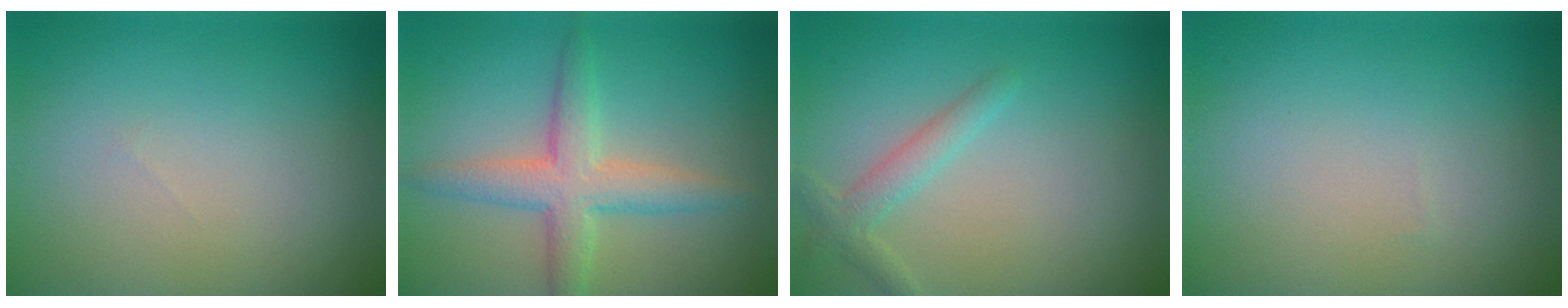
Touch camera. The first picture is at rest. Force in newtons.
{"total": 4.1, "press": 4.1, "slide": 0.1}
{"total": 2.0, "press": 2.0, "slide": 0.1}
{"total": 0.0}